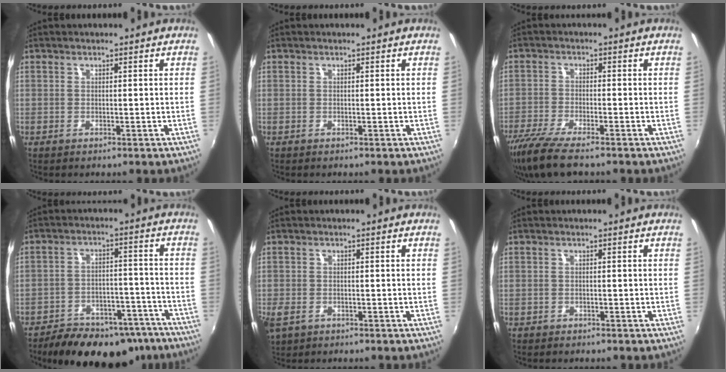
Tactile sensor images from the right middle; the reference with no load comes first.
{"total": 0.0}
{"total": 10.4, "force": [-8.3, 1.8, 6.0], "torque": [-0.143, -0.038, -0.153]}
{"total": 21.4, "force": [-17.1, 9.4, 8.9], "torque": [-0.162, 0.016, -0.215]}
{"total": 4.9, "force": [-2.2, 3.2, 2.9], "torque": [-0.068, -0.013, -0.042]}
{"total": 0.9, "force": [-0.7, 0.6, 0.1], "torque": [-0.006, -0.002, -0.011]}